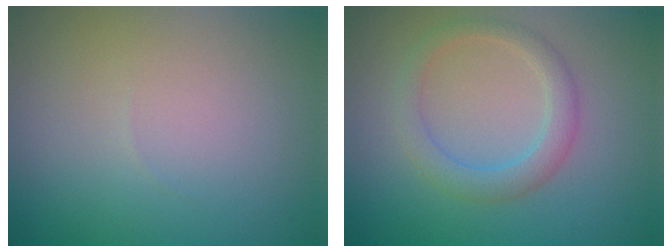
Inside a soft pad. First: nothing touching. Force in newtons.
{"total": 2.7, "press": 2.7, "slide": 0.1}